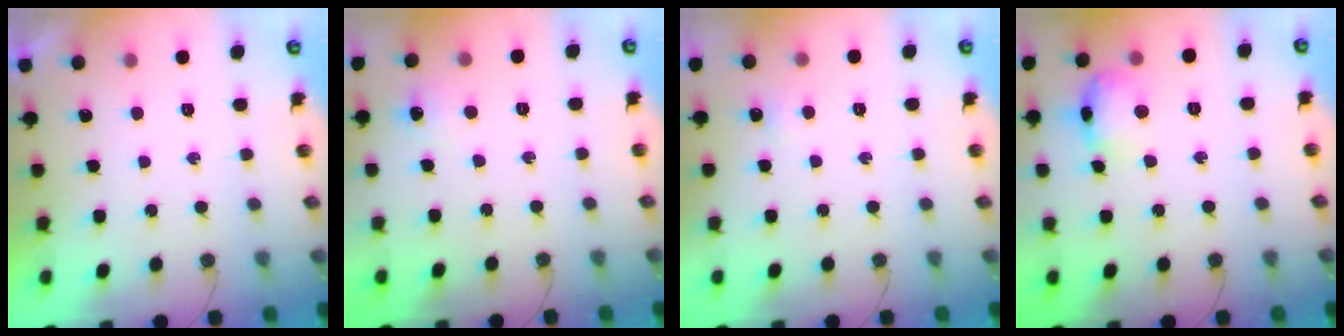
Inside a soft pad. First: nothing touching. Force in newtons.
{"total": 3.8, "press": 3.8, "slide": 0.7}
{"total": 2.8, "press": 2.7, "slide": 0.5}
{"total": 11.8, "press": 11.8, "slide": 0.9}